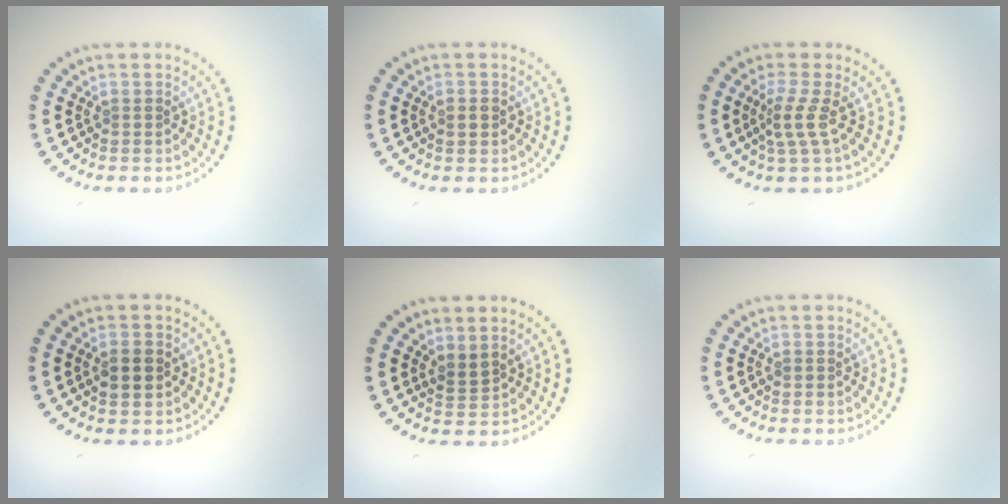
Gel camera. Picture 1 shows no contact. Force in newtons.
{"total": 1.2, "press": 1.2, "slide": 0.1}
{"total": 2.3, "press": 1.5, "slide": 1.7}
{"total": 2.5, "press": 2.5, "slide": 0.2}
{"total": 1.4, "press": 1.2, "slide": 0.8}
{"total": 0.6, "press": 0.6, "slide": 0.1}